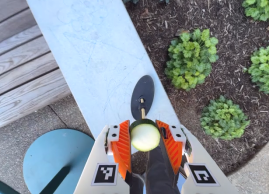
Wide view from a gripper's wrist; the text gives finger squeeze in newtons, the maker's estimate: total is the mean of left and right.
{"total": 10.5, "left": 10.7, "right": 10.3}